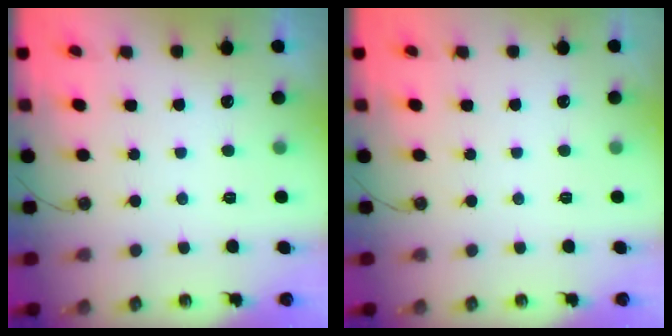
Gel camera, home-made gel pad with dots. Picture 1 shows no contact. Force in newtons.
{"total": 0.0}